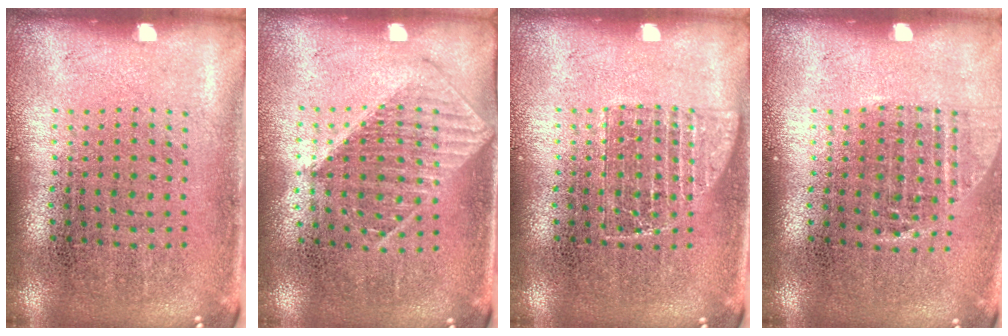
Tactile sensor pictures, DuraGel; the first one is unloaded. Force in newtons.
{"total": 1.0, "press": 0.9, "slide": 0.3}
{"total": 1.6, "press": 1.5, "slide": 0.3}
{"total": 1.0, "press": 0.9, "slide": 0.5}